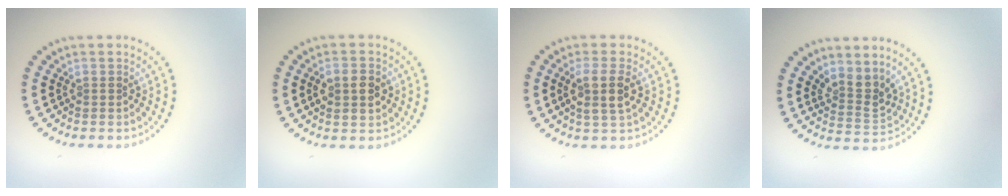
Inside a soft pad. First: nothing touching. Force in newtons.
{"total": 2.7, "press": 2.7, "slide": 0.1}
{"total": 2.9, "press": 2.6, "slide": 1.3}
{"total": 2.7, "press": 2.0, "slide": 1.8}